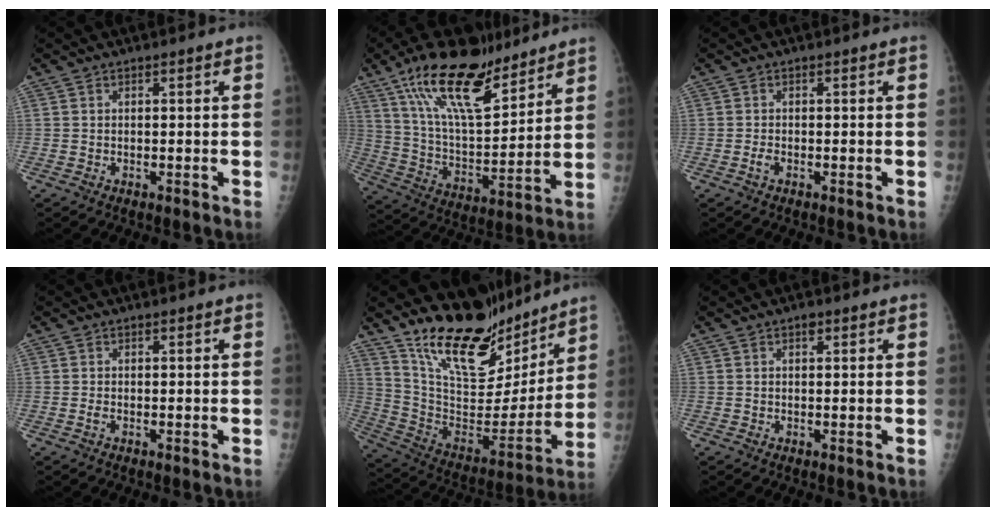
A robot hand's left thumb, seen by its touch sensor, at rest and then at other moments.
{"total": 20.7, "force": [13.9, 7.8, 13.2], "torque": [-0.193, -0.065, 0.249]}
{"total": 1.0, "force": [-0.5, 0.5, 0.7], "torque": [-0.014, -0.001, -0.012]}
{"total": 0.5, "force": [-0.2, 0.3, 0.4], "torque": [-0.008, -0.002, -0.005]}
{"total": 22.8, "force": [18.0, 9.2, 10.6], "torque": [-0.127, -0.108, 0.308]}
{"total": 1.1, "force": [0.6, 0.6, 0.6], "torque": [-0.001, -0.001, 0.006]}